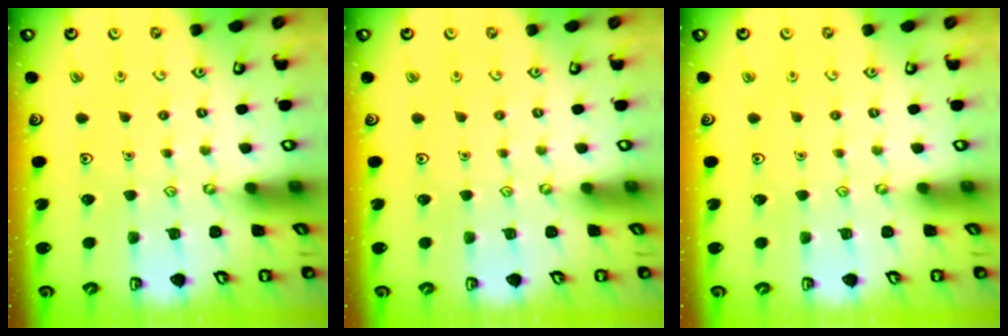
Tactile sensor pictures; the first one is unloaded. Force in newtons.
{"total": 0.0}
{"total": 0.0}